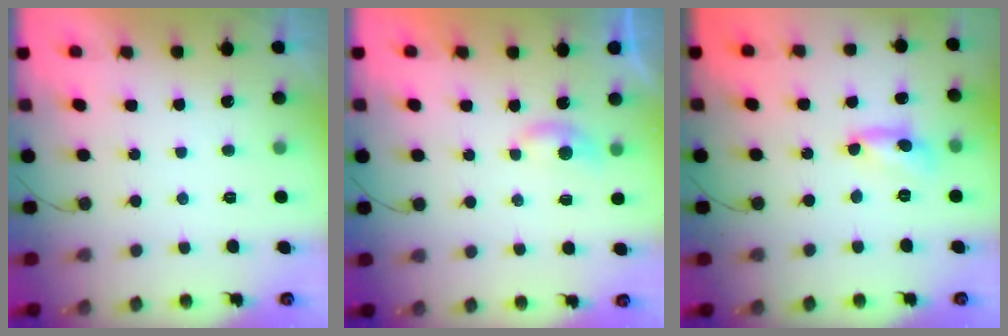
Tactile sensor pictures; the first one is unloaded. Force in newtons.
{"total": 3.5, "press": 3.4, "slide": 0.5}
{"total": 4.9, "press": 4.8, "slide": 0.4}